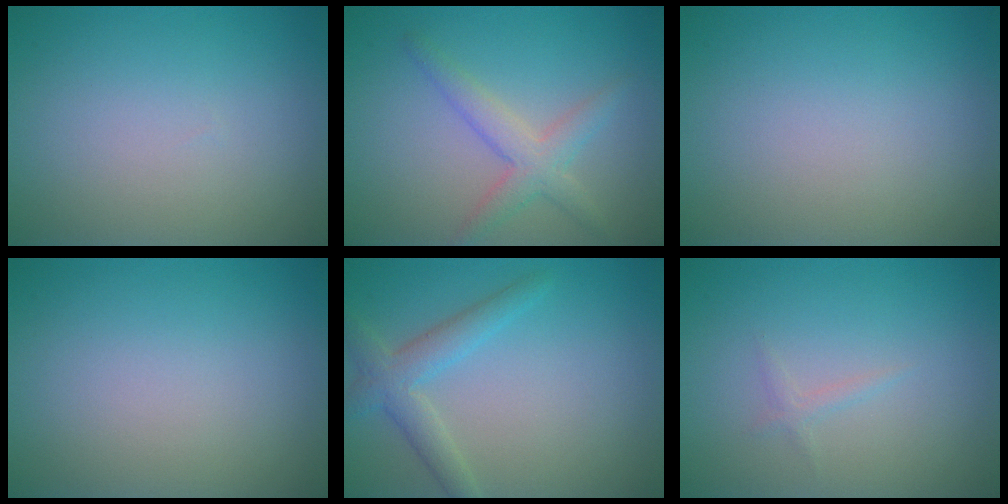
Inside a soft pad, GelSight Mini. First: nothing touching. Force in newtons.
{"total": 3.0, "press": 3.0, "slide": 0.1}
{"total": 0.0}
{"total": 0.0}
{"total": 3.1, "press": 3.1, "slide": 0.3}
{"total": 0.7, "press": 0.7, "slide": 0.0}